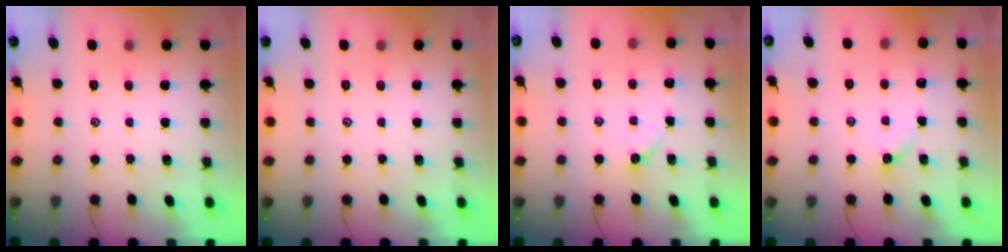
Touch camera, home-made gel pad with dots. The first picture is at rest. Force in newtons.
{"total": 0.0}
{"total": 2.2, "press": 2.2, "slide": 0.4}
{"total": 2.2, "press": 2.2, "slide": 0.4}